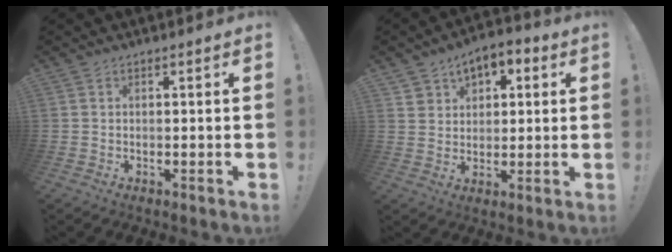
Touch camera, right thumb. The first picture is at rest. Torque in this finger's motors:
{"motor_torque": [0.12, 0.18, 0.41, 0.38, 0.17]}